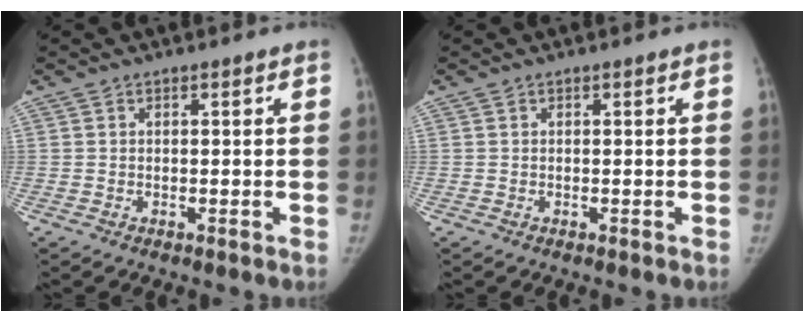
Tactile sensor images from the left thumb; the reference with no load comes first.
{"total": 0.0}